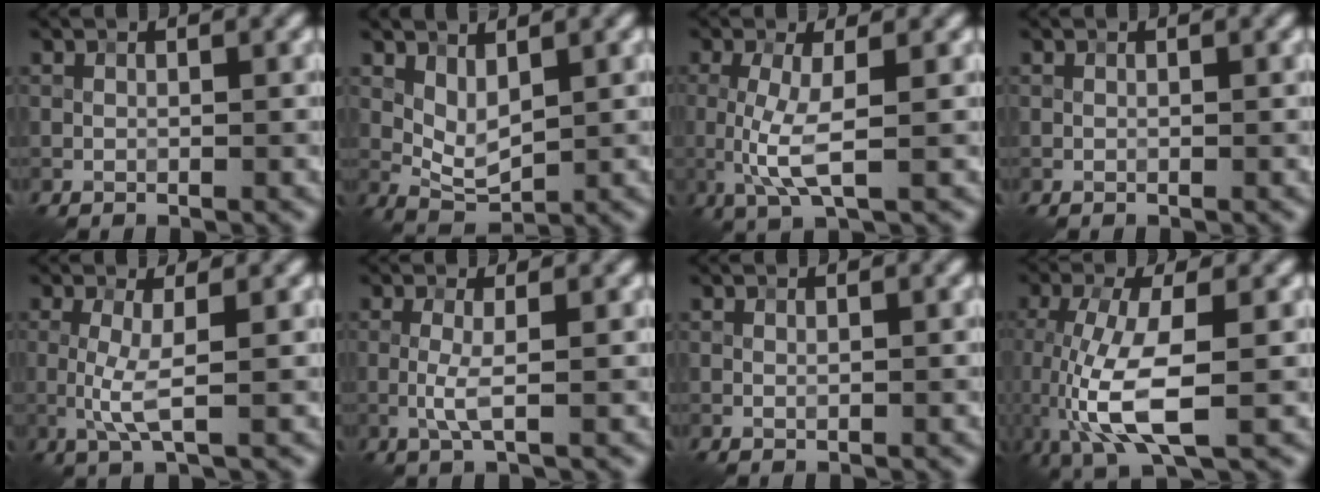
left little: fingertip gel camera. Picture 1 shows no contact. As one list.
[{"total": 2.8, "force": [0.9, 1.5, 2.2], "torque": [-0.048, -0.010, 0.023]}, {"total": 4.3, "force": [-0.7, 1.0, 4.1], "torque": [-0.099, -0.008, -0.014]}, {"total": 0.0}, {"total": 3.2, "force": [-0.5, 0.5, 3.2], "torque": [-0.075, -0.005, -0.010]}, {"total": 2.1, "force": [-0.5, 0.2, 2.1], "torque": [-0.049, -0.002, -0.011]}, {"total": 0.0}, {"total": 7.7, "force": [-2.3, 2.7, 6.9], "torque": [-0.161, -0.006, -0.045]}]